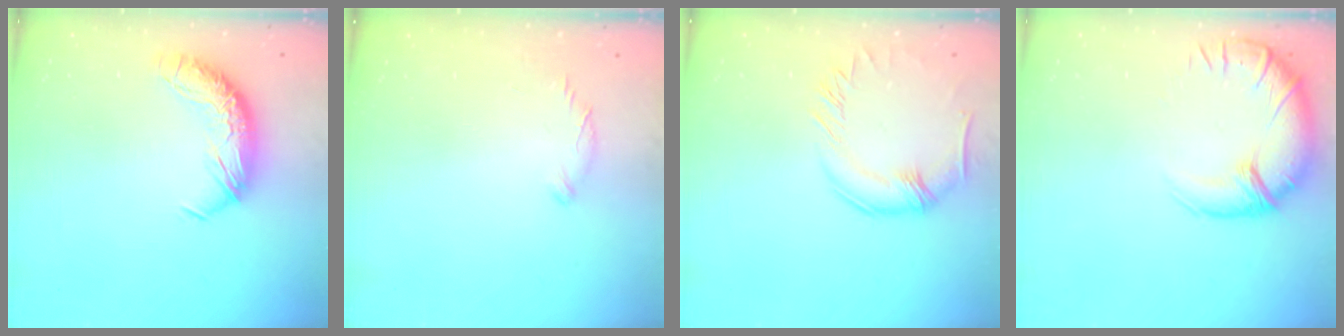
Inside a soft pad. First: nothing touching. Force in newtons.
{"total": 6.2, "press": 6.1, "slide": 1.0}
{"total": 0.0}
{"total": 2.8, "press": 0.1, "slide": 2.8}